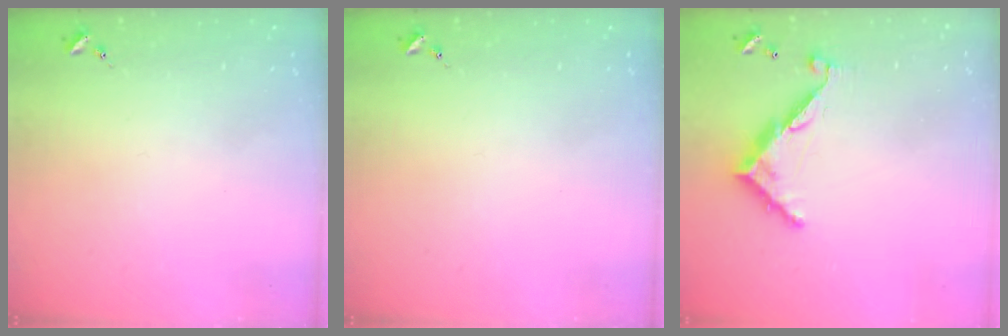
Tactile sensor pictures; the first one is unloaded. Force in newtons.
{"total": 0.0}
{"total": 9.2, "press": 9.2, "slide": 0.6}